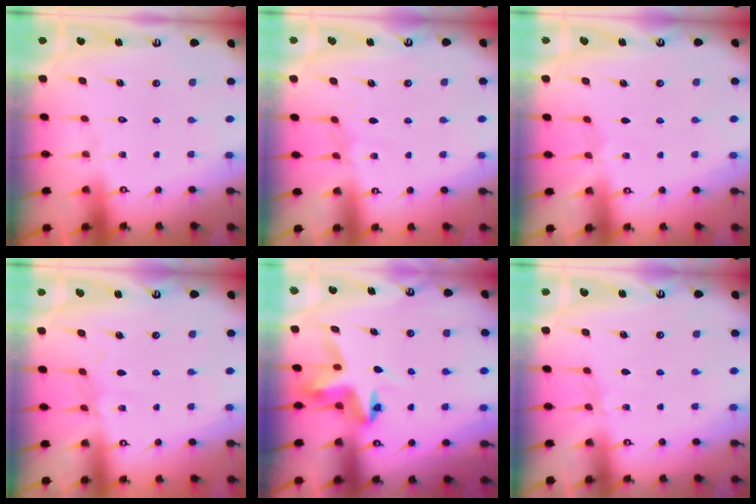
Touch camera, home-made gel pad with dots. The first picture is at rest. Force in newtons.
{"total": 2.1, "press": 2.0, "slide": 0.5}
{"total": 1.7, "press": 1.7, "slide": 0.4}
{"total": 2.7, "press": 2.6, "slide": 0.5}
{"total": 5.2, "press": 5.1, "slide": 0.3}
{"total": 3.0, "press": 3.0, "slide": 0.5}